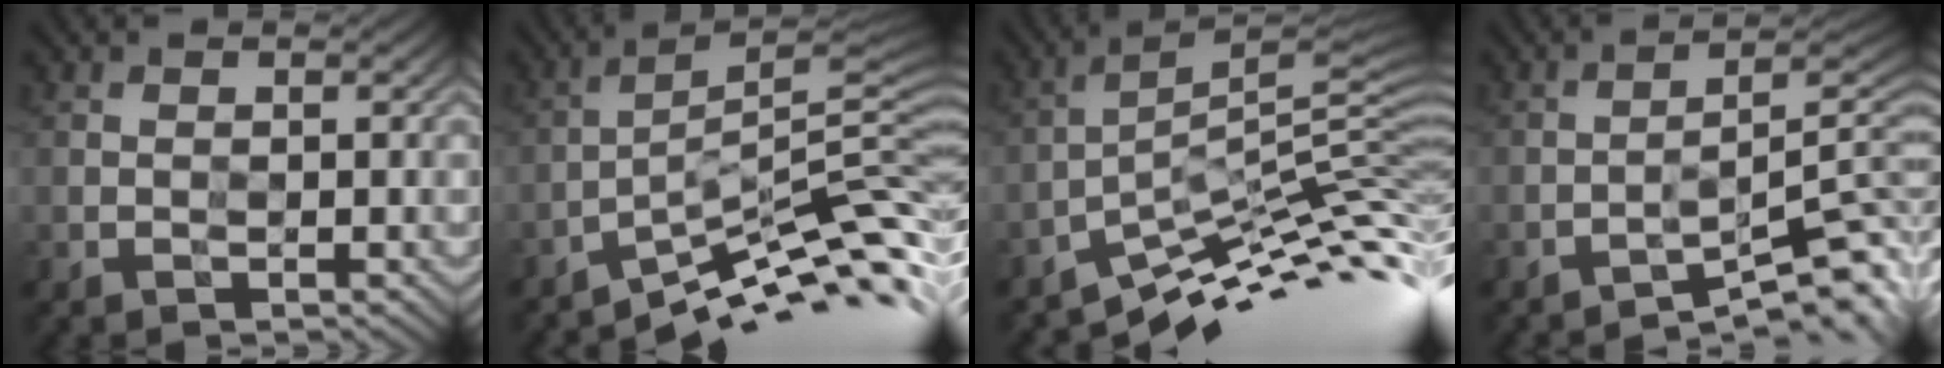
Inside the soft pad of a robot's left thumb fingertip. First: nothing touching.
{"total": 10.6, "force": [-6.4, 1.6, 8.3], "torque": [-0.136, 0.007, -0.108]}
{"total": 11.9, "force": [-6.9, 2.7, 9.4], "torque": [-0.163, 0.007, -0.125]}
{"total": 8.9, "force": [-5.7, 1.5, 6.6], "torque": [-0.096, 0.005, -0.092]}